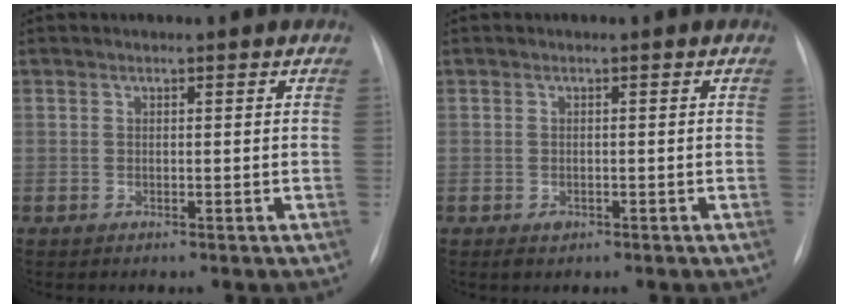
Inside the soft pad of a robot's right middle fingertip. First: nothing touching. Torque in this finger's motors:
{"motor_torque": [0.34, -0.21, 0.00, 0.01]}